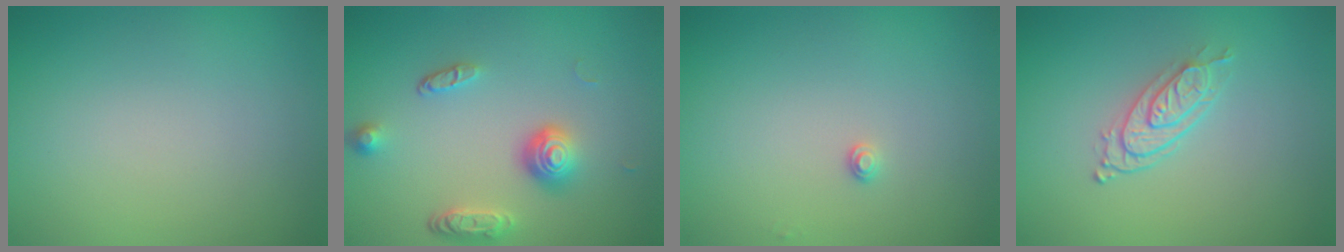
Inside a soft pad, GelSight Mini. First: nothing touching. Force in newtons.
{"total": 3.7, "press": 2.7, "slide": 2.6}
{"total": 0.8, "press": 0.8, "slide": 0.0}
{"total": 2.7, "press": 2.1, "slide": 1.7}